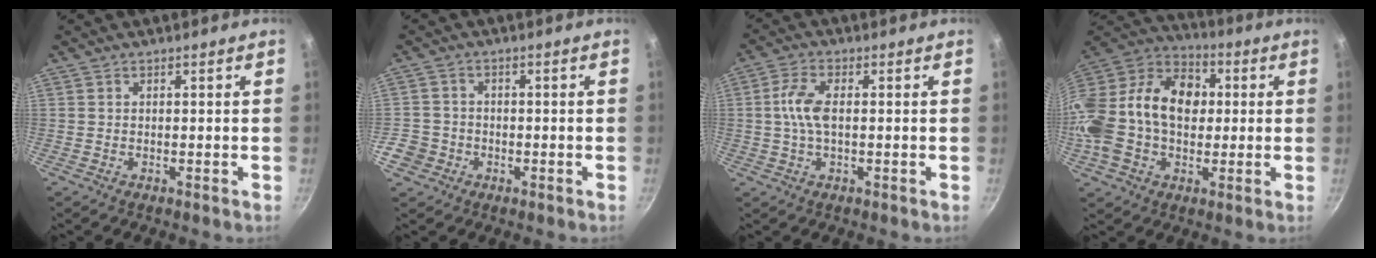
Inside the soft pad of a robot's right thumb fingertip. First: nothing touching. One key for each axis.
{"total": 6.0, "fx": -2.3, "fy": 5.2, "fz": 1.7, "tx": -0.022, "ty": 0.026, "tz": -0.041}
{"total": 6.1, "fx": 0.3, "fy": 2.9, "fz": 5.4, "tx": -0.116, "ty": 0.010, "tz": 0.000}
{"total": 24.4, "fx": 0.9, "fy": 17.5, "fz": 17.0, "tx": -0.314, "ty": 0.053, "tz": 0.001}